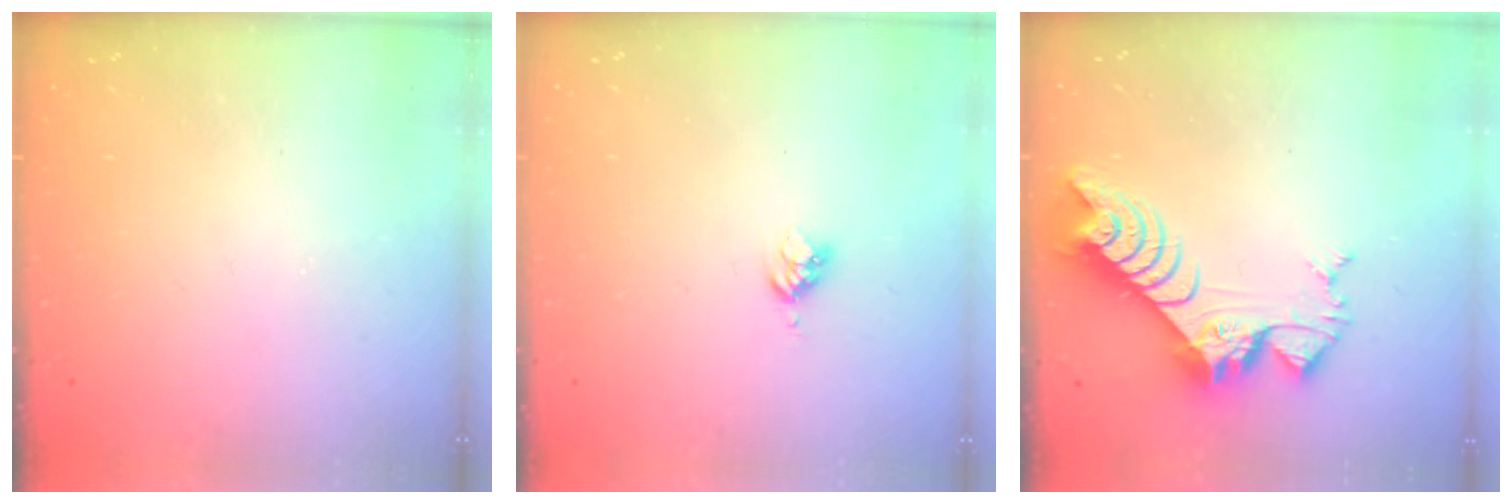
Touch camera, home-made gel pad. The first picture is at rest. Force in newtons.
{"total": 3.0, "press": 2.9, "slide": 0.4}
{"total": 10.6, "press": 10.6, "slide": 0.9}